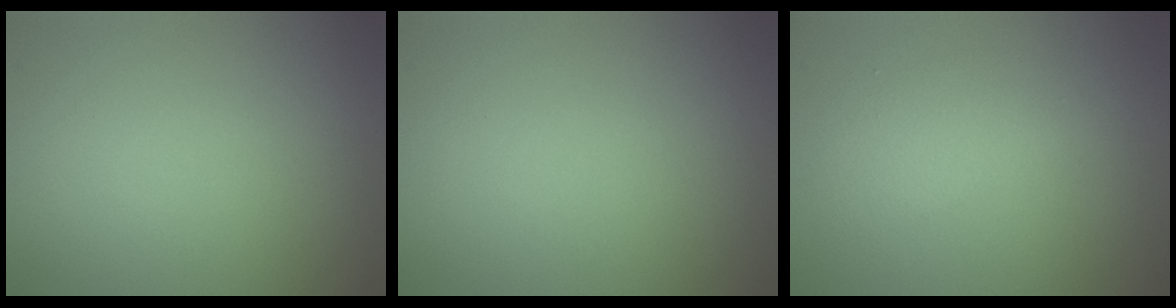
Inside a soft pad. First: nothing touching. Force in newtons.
{"total": 0.0}
{"total": 2.1, "press": 2.1, "slide": 0.1}